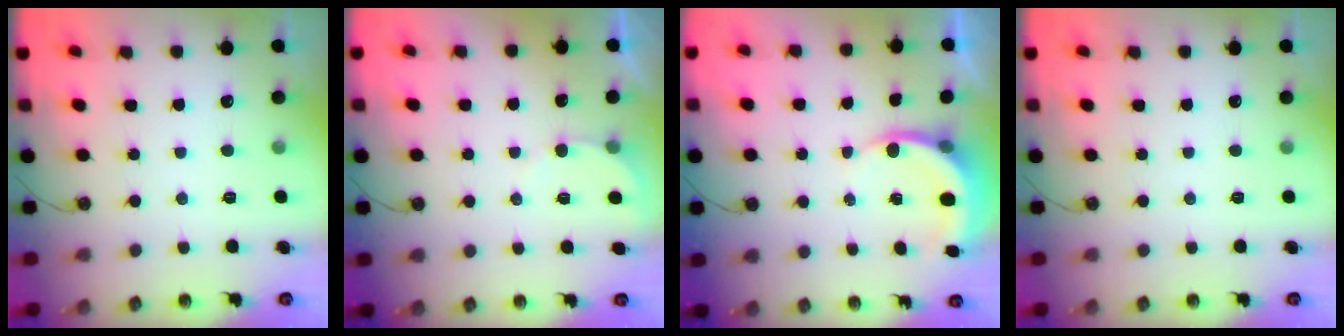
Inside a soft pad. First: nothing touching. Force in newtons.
{"total": 3.2, "press": 3.2, "slide": 0.3}
{"total": 5.1, "press": 5.0, "slide": 0.7}
{"total": 0.0}